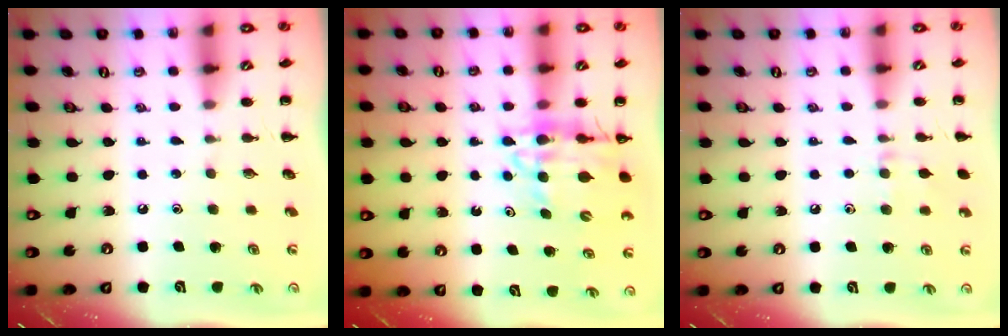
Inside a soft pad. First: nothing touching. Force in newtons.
{"total": 13.5, "press": 12.9, "slide": 4.2}
{"total": 6.5, "press": 6.2, "slide": 2.2}